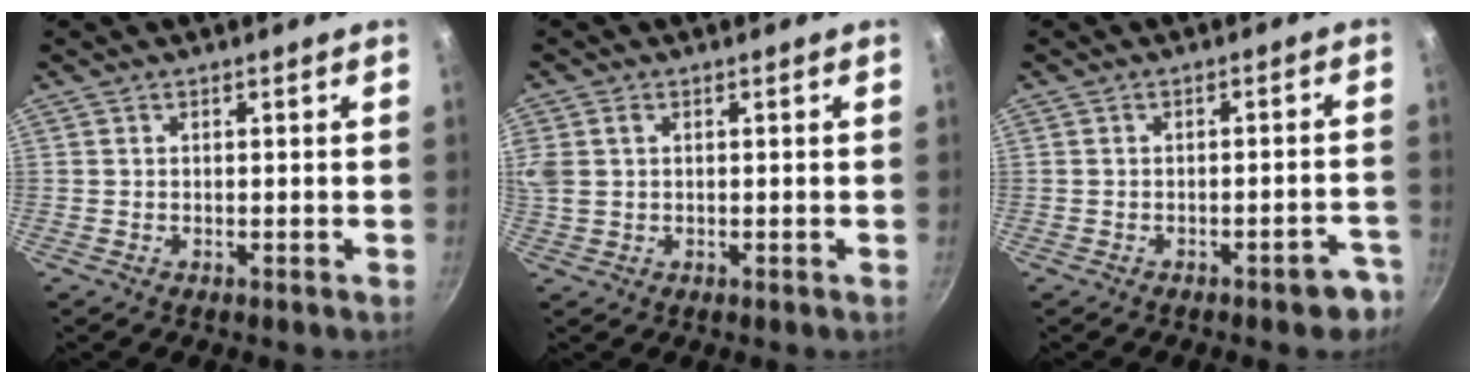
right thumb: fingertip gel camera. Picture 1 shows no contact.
{"total": 5.7, "force": [1.5, 4.2, 3.5], "torque": [-0.075, 0.008, 0.031]}
{"total": 5.4, "force": [-3.5, 2.0, 3.7], "torque": [-0.019, 0.039, -0.028]}